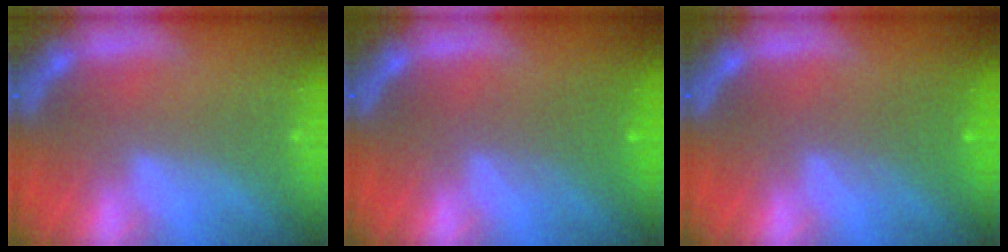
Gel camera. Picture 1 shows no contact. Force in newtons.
{"total": 2.5}
{"total": 2.5}